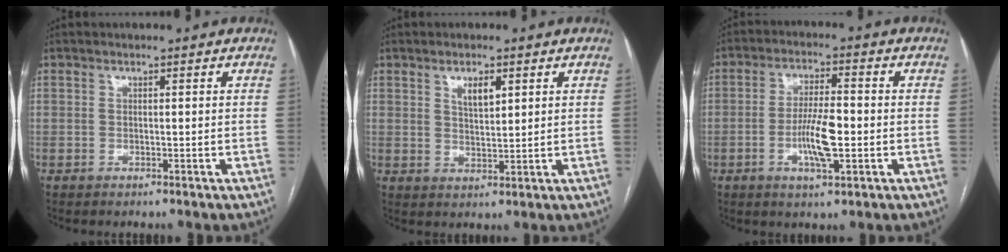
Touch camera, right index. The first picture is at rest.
{"total": 3.6, "force": [1.7, 1.4, 2.9], "torque": [-0.051, 0.000, 0.032]}
{"total": 7.9, "force": [-2.0, 1.8, 7.4], "torque": [-0.142, 0.002, -0.034]}